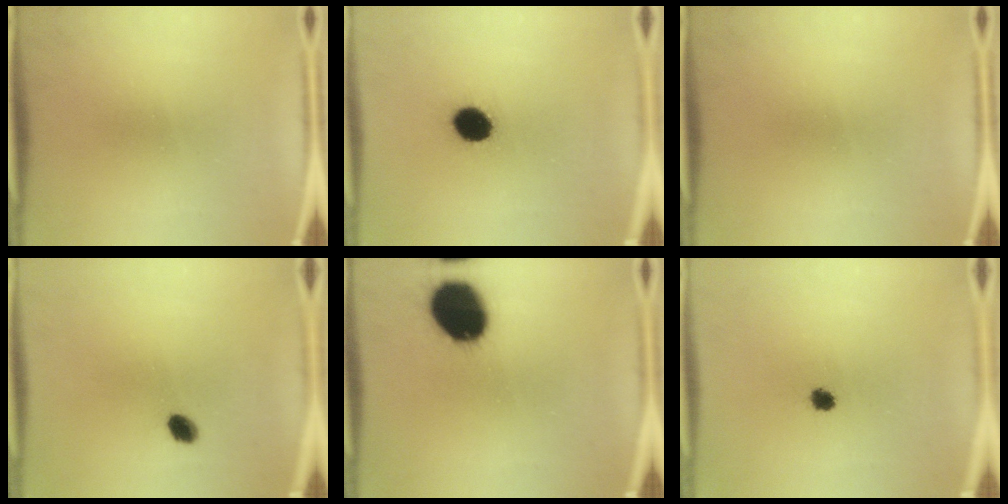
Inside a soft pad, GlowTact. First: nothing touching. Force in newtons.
{"total": 6.7}
{"total": 0.0}
{"total": 2.9}
{"total": 18.2}
{"total": 2.4}